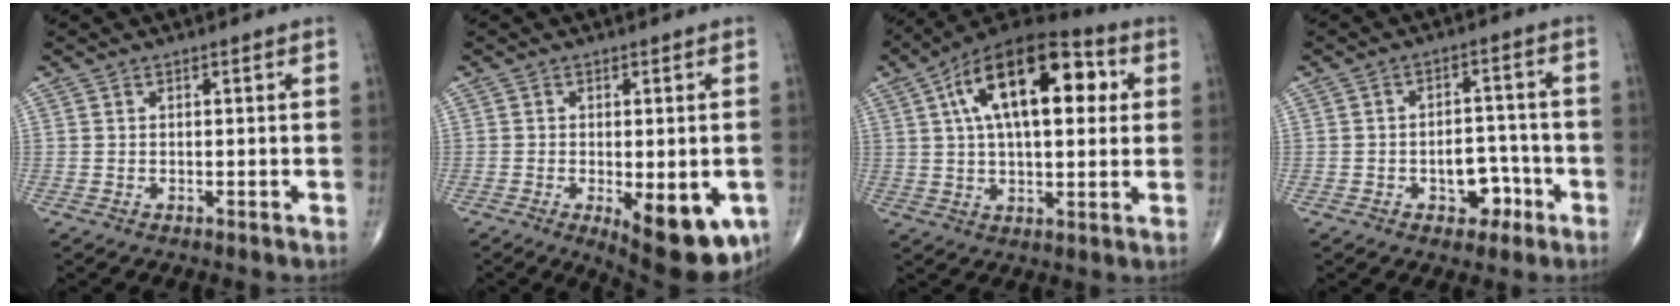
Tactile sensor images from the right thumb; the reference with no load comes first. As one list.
[{"total": 13.4, "force": [-4.6, 5.4, 11.4], "torque": [-0.125, -0.010, -0.050]}, {"total": 21.7, "force": [6.0, 10.4, 18.1], "torque": [-0.276, 0.020, 0.086]}, {"total": 6.5, "force": [-2.8, 4.4, 3.9], "torque": [-0.021, 0.035, -0.036]}]